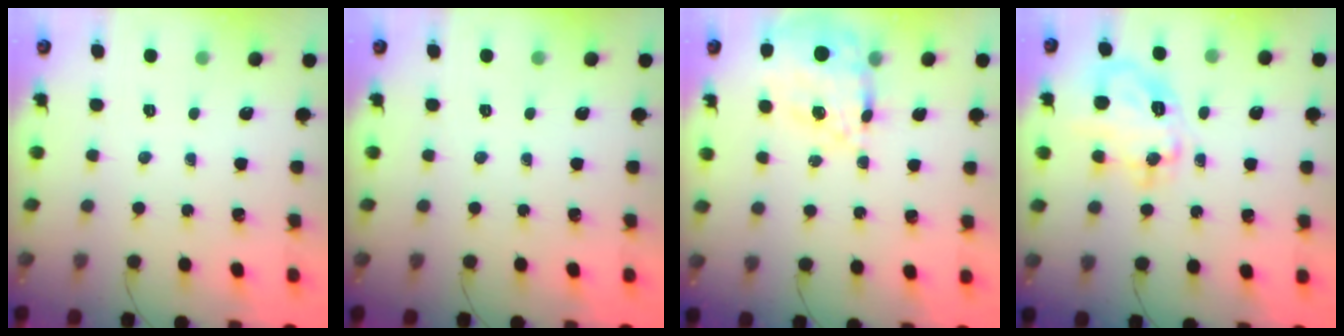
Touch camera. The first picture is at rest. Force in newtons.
{"total": 0.0}
{"total": 16.6, "press": 16.3, "slide": 3.3}
{"total": 16.2, "press": 16.2, "slide": 0.9}